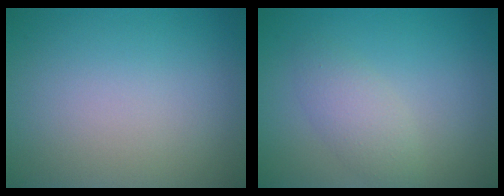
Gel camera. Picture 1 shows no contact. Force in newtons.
{"total": 2.4, "press": 2.4, "slide": 0.0}